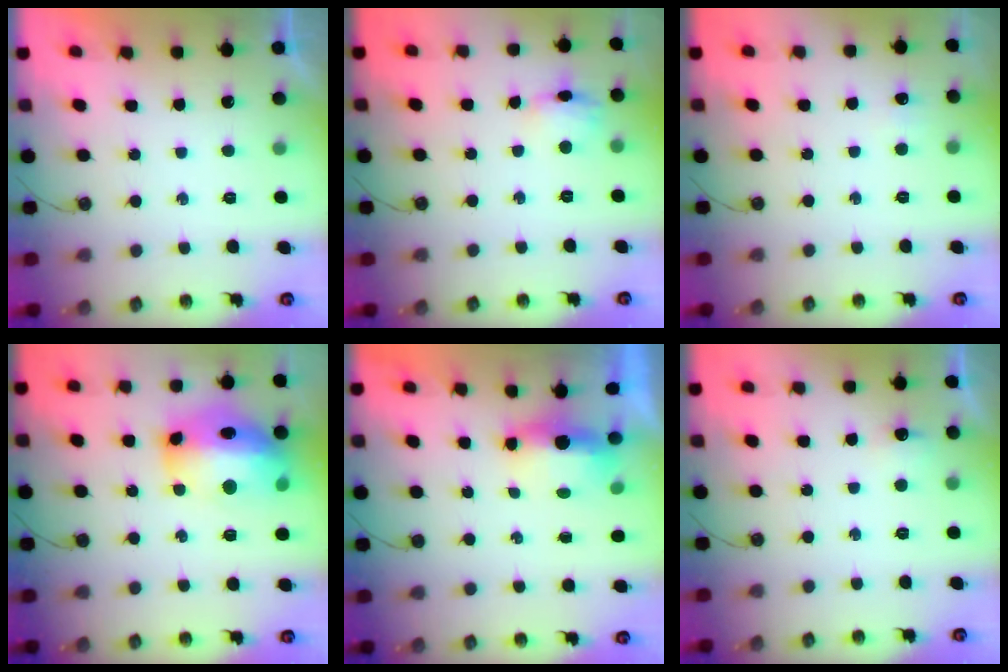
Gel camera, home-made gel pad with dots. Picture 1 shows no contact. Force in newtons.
{"total": 6.1, "press": 6.0, "slide": 1.2}
{"total": 3.7, "press": 3.7, "slide": 0.5}
{"total": 20.2, "press": 20.1, "slide": 1.8}
{"total": 14.2, "press": 7.1, "slide": 12.4}
{"total": 5.6, "press": 5.5, "slide": 1.2}